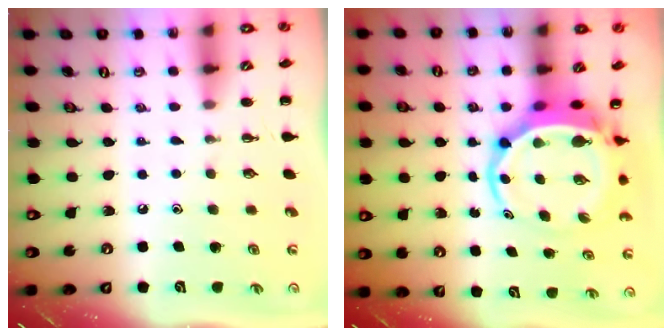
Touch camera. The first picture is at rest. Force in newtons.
{"total": 7.2, "press": 6.9, "slide": 1.7}